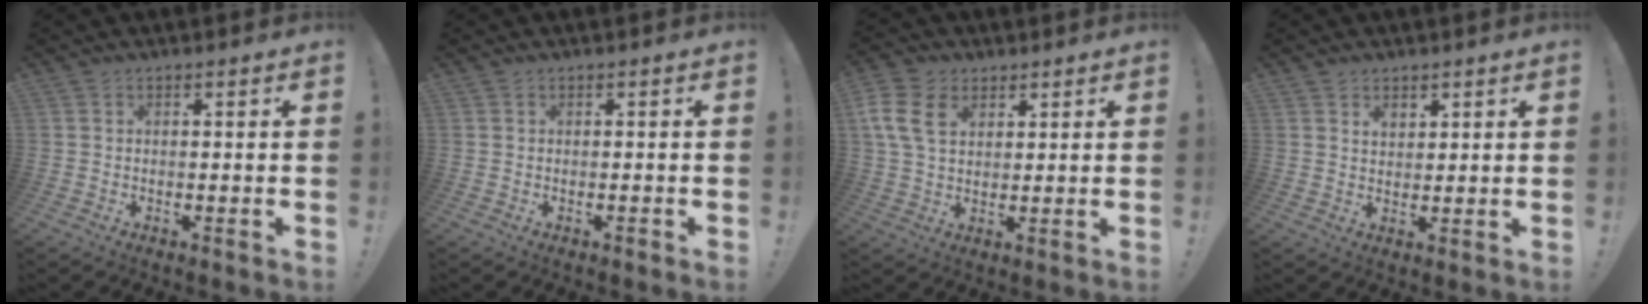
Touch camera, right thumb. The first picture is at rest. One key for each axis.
{"total": 0.6, "fx": -0.5, "fy": 0.0, "fz": 0.3, "tx": -0.006, "ty": 0.001, "tz": -0.009}
{"total": 11.6, "fx": 4.5, "fy": 7.9, "fz": 7.2, "tx": -0.152, "ty": -0.007, "tz": 0.088}
{"total": 2.6, "fx": 1.9, "fy": 1.6, "fz": 0.7, "tx": -0.001, "ty": -0.013, "tz": 0.033}